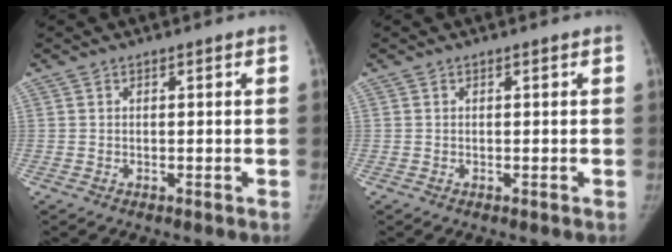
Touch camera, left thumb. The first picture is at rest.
{"total": 0.0}